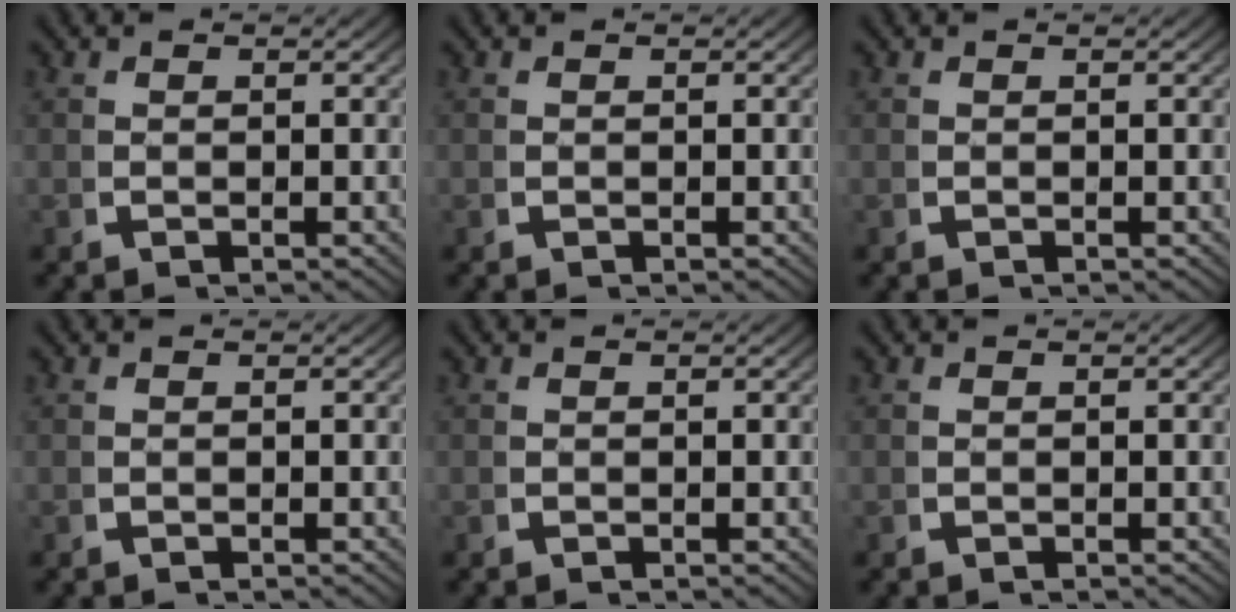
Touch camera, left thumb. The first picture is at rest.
{"total": 0.0}
{"total": 0.0}
{"total": 0.0}
{"total": 0.0}
{"total": 0.0}